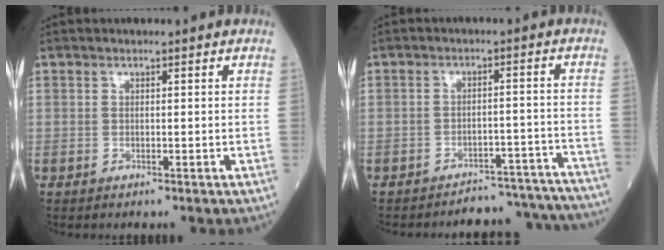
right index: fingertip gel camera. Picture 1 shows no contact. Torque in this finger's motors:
{"motor_torque": [-0.17, -0.24, -0.59, -0.15]}